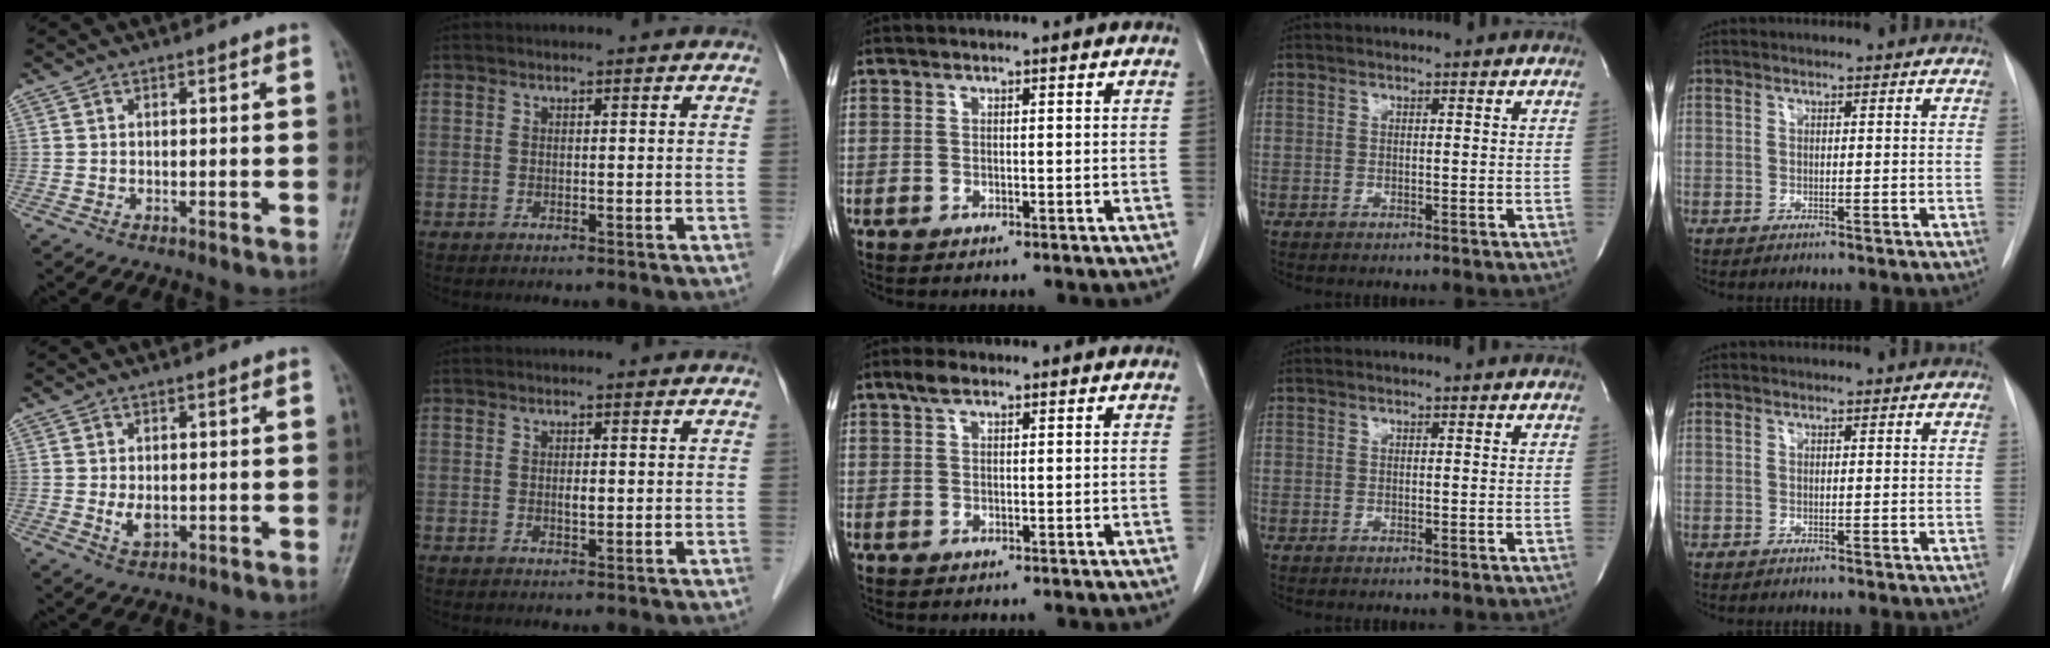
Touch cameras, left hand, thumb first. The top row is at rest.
{"thumb": {"total": 2.9, "force": [0.1, 1.6, 2.5], "torque": [-0.038, -0.007, 0.010]}, "index": {"total": 0.9, "force": [-0.4, 0.3, 0.8], "torque": [-0.014, -0.007, -0.007]}, "middle": {"total": 2.1, "force": [1.4, 0.9, 1.3], "torque": [-0.030, 0.010, 0.027]}}